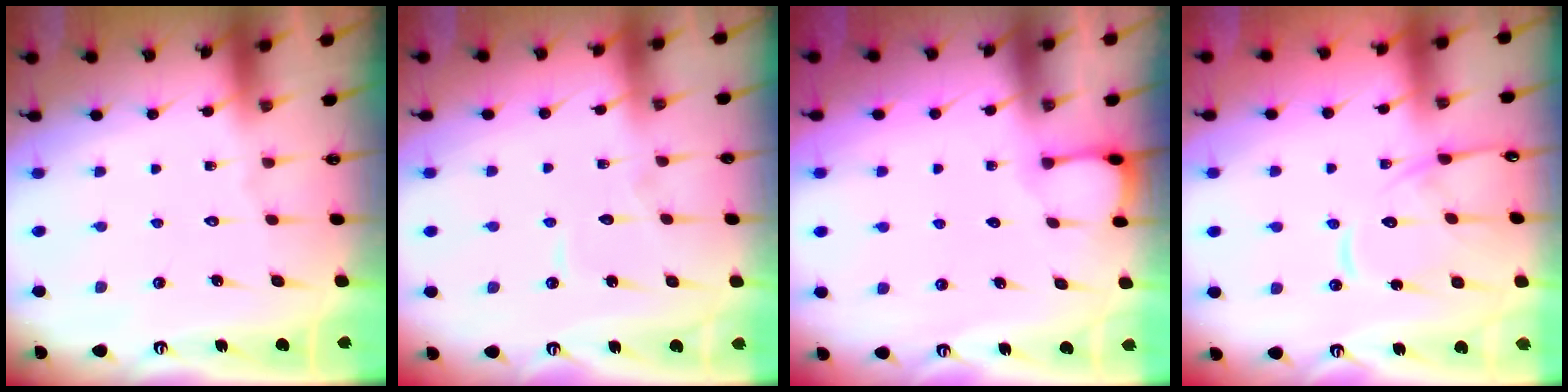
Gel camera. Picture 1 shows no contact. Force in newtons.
{"total": 3.7, "press": 3.7, "slide": 0.3}
{"total": 2.1, "press": 2.1, "slide": 0.2}
{"total": 11.5, "press": 11.5, "slide": 0.6}